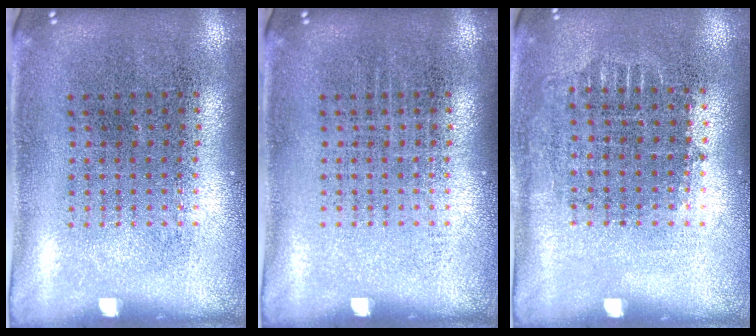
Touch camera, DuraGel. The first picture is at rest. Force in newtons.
{"total": 0.0}
{"total": 0.7, "press": 0.7, "slide": 0.2}